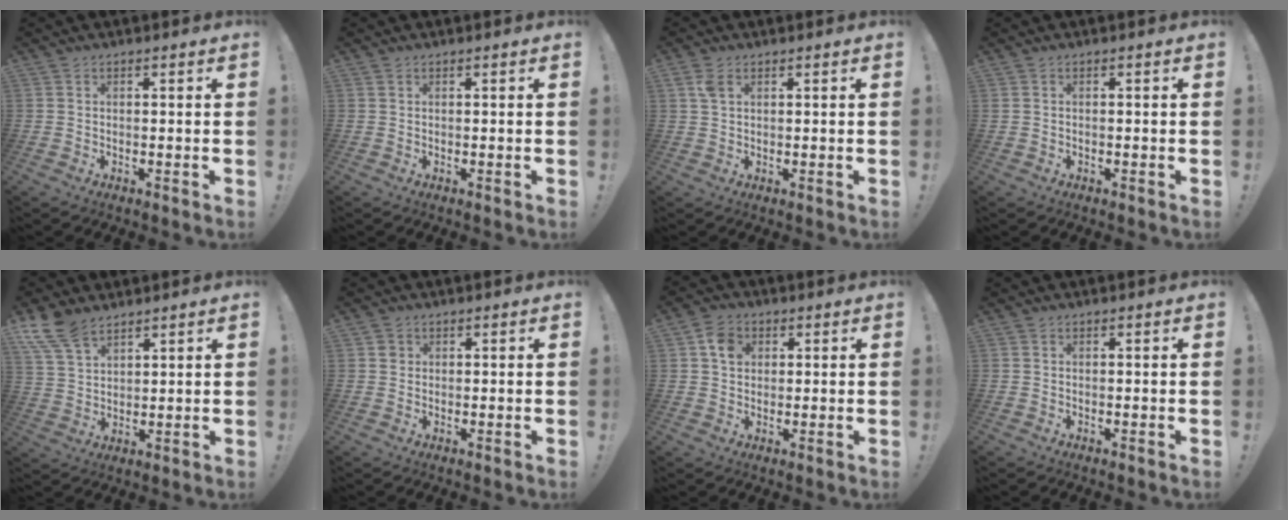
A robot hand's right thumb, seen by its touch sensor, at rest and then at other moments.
{"total": 0.5, "force": [0.3, 0.4, 0.2], "torque": [-0.011, 0.003, 0.008]}
{"total": 3.5, "force": [1.8, 1.9, 2.4], "torque": [-0.041, -0.002, 0.031]}
{"total": 0.0}
{"total": 9.5, "force": [6.9, 4.6, 4.5], "torque": [-0.097, -0.029, 0.139]}
{"total": 1.5, "force": [0.5, 1.4, 0.2], "torque": [0.005, -0.001, 0.008]}
{"total": 6.2, "force": [2.0, 5.1, 2.8], "torque": [-0.047, 0.006, 0.039]}
{"total": 0.0}